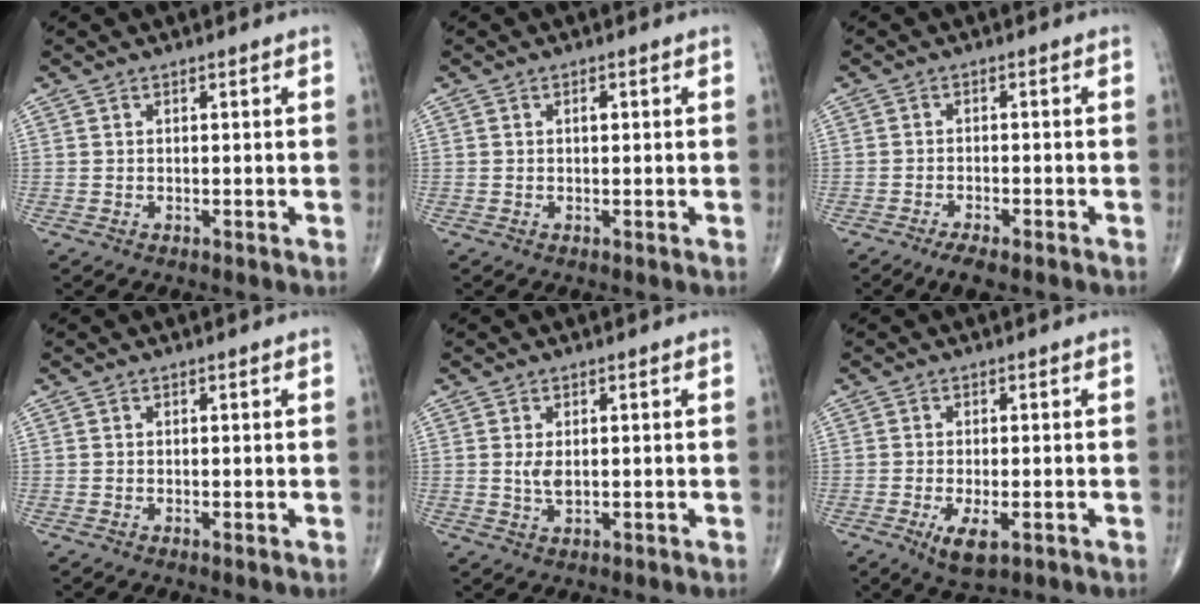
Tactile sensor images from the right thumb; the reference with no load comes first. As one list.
[{"total": 1.8, "force": [0.0, 1.2, 1.3], "torque": [-0.013, 0.005, -0.003]}, {"total": 3.9, "force": [-2.7, 1.1, 2.5], "torque": [-0.046, 0.004, -0.046]}, {"total": 0.0}, {"total": 2.5, "force": [0.2, 1.2, 2.2], "torque": [-0.043, -0.006, 0.008]}, {"total": 5.2, "force": [-2.0, 2.0, 4.3], "torque": [-0.077, -0.010, -0.029]}]